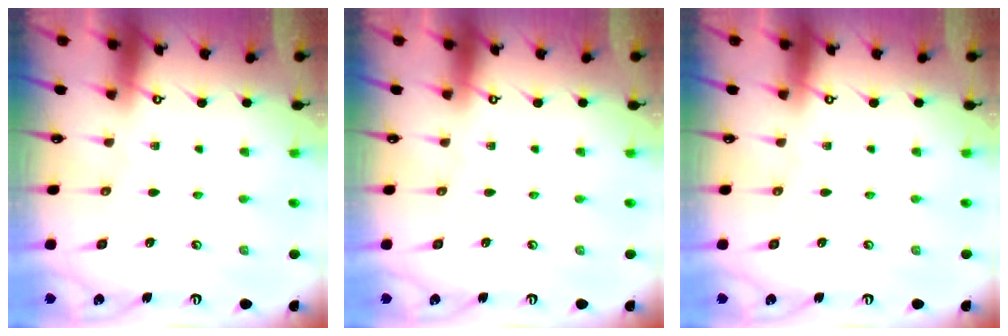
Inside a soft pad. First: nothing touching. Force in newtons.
{"total": 0.0}
{"total": 0.0}